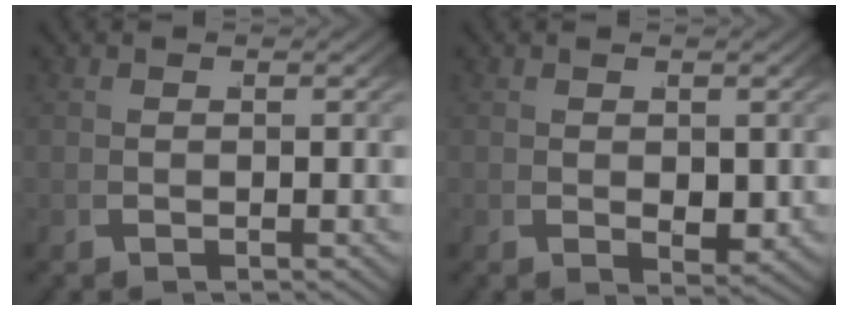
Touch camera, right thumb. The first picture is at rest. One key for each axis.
{"total": 1.8, "fx": 0.4, "fy": 1.2, "fz": 1.3, "tx": -0.021, "ty": -0.011, "tz": 0.016}